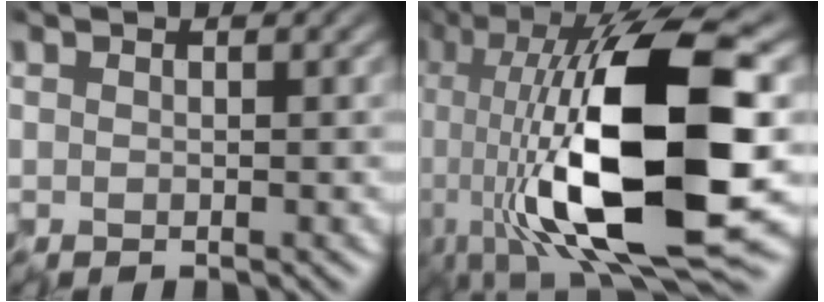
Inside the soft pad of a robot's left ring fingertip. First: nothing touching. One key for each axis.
{"total": 16.1, "fx": -2.4, "fy": 4.6, "fz": 15.2, "tx": -0.255, "ty": 0.006, "tz": -0.049}